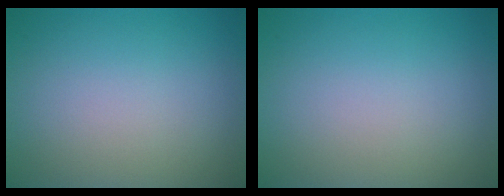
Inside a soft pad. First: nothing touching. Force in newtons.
{"total": 0.0}